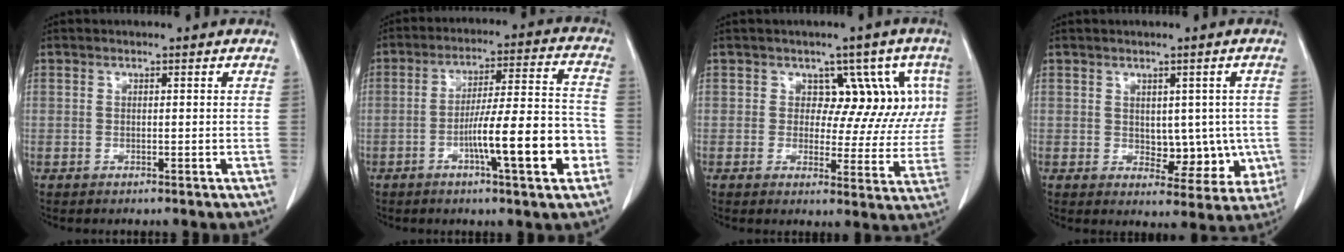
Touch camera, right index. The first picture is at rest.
{"total": 13.8, "force": [-4.7, 1.0, 12.9], "torque": [-0.202, 0.009, -0.072]}
{"total": 7.6, "force": [2.6, 5.9, 4.1], "torque": [-0.010, 0.016, 0.028]}
{"total": 7.3, "force": [-0.3, 4.6, 5.6], "torque": [-0.047, 0.005, 0.010]}